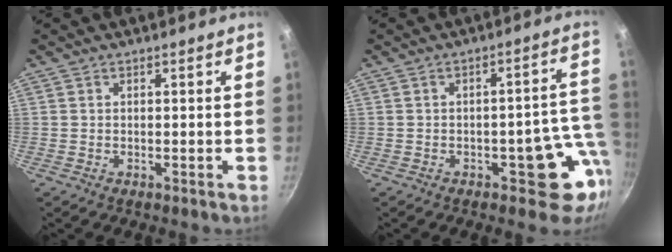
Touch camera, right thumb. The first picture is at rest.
{"total": 9.8, "force": [-3.3, 5.3, 7.6], "torque": [-0.023, 0.034, -0.036]}